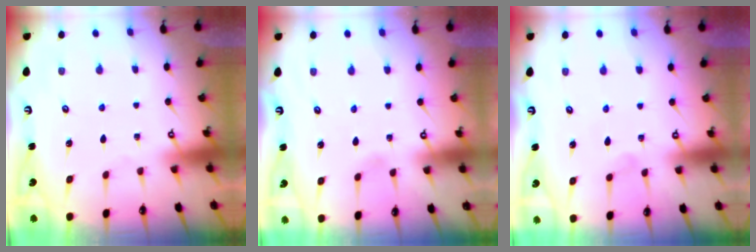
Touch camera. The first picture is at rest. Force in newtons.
{"total": 2.1, "press": 2.1, "slide": 0.2}
{"total": 2.8, "press": 2.8, "slide": 0.3}